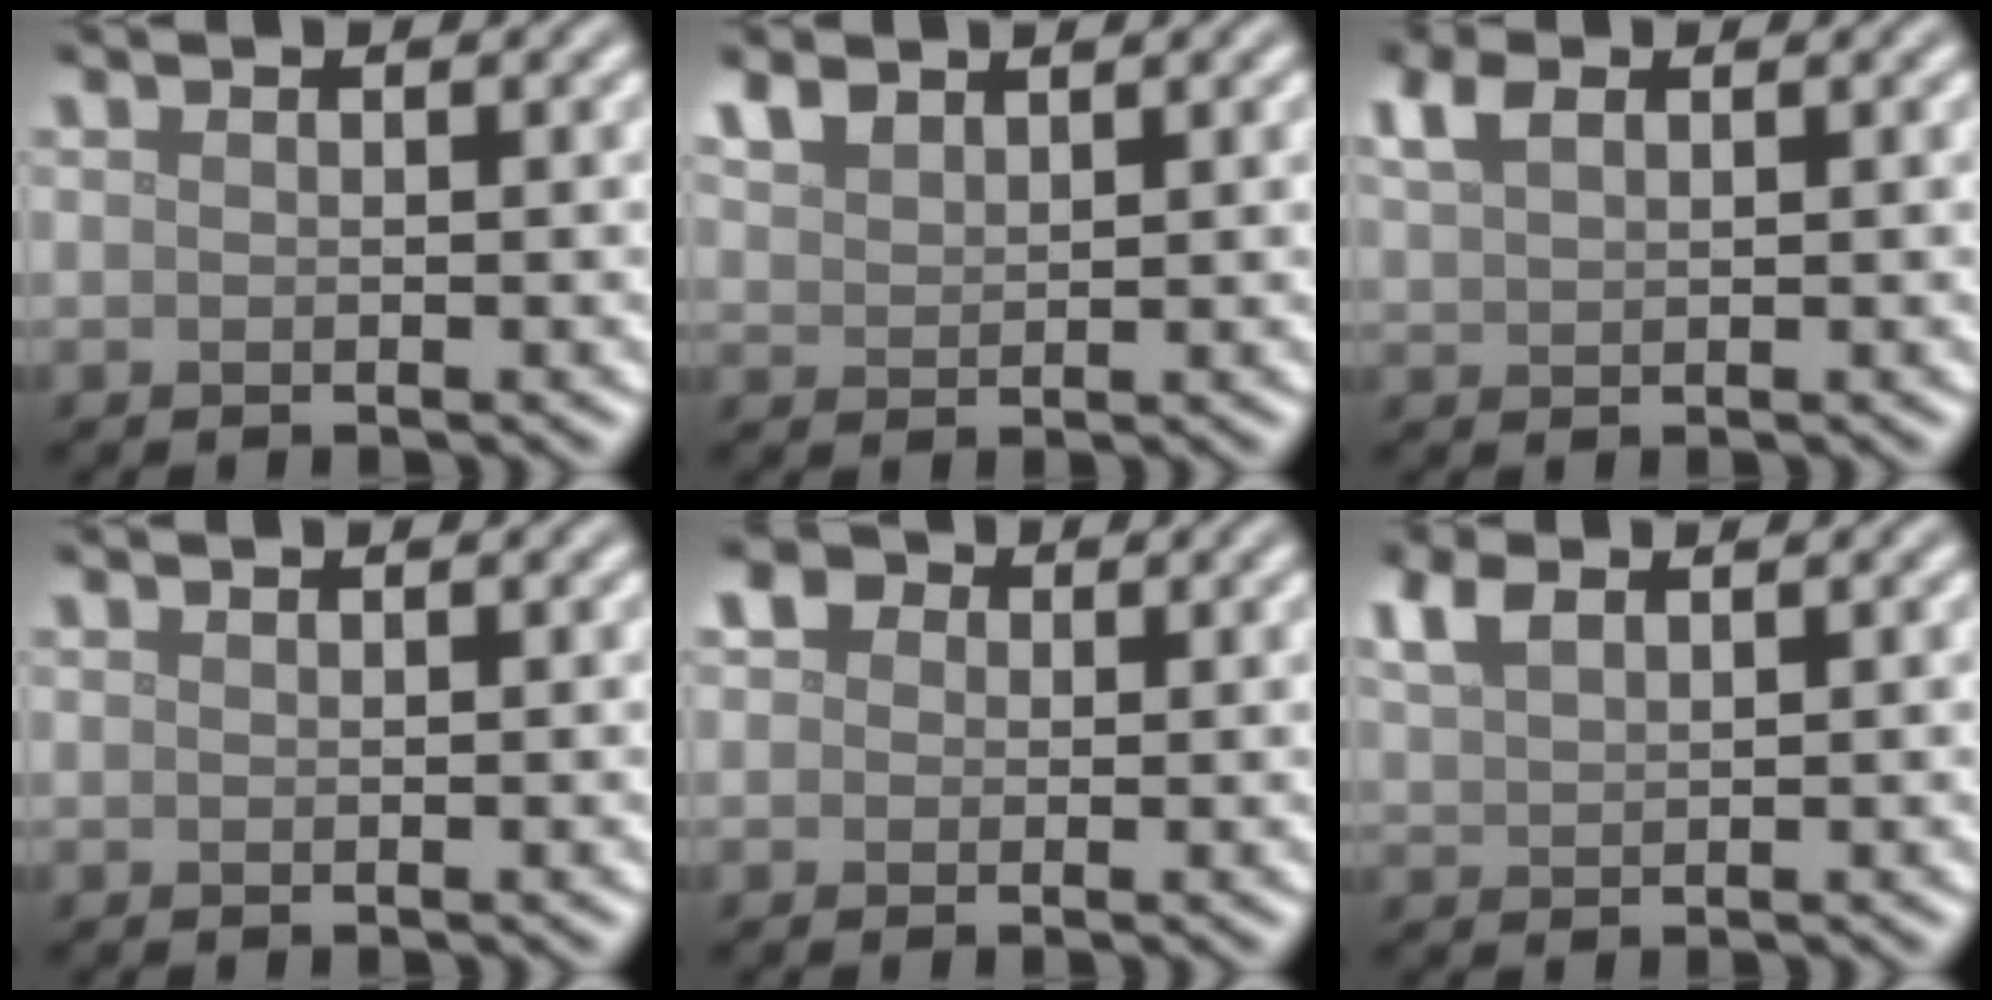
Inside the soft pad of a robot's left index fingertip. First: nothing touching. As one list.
[{"total": 2.1, "force": [1.7, 1.0, 0.7], "torque": [-0.021, 0.006, 0.041]}, {"total": 2.6, "force": [1.6, 1.3, 1.6], "torque": [-0.040, 0.007, 0.035]}, {"total": 0.0}, {"total": 3.6, "force": [1.5, 2.8, 1.7], "torque": [-0.022, 0.014, -0.002]}, {"total": 2.7, "force": [1.8, 1.2, 1.6], "torque": [-0.044, 0.009, 0.043]}]